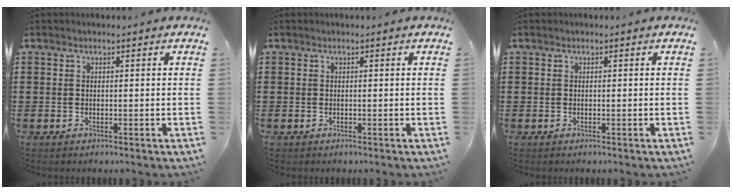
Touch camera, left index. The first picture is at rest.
{"total": 0.0}
{"total": 0.0}